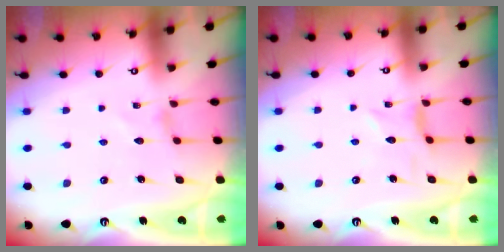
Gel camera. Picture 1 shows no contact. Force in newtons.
{"total": 0.9, "press": 0.8, "slide": 0.1}